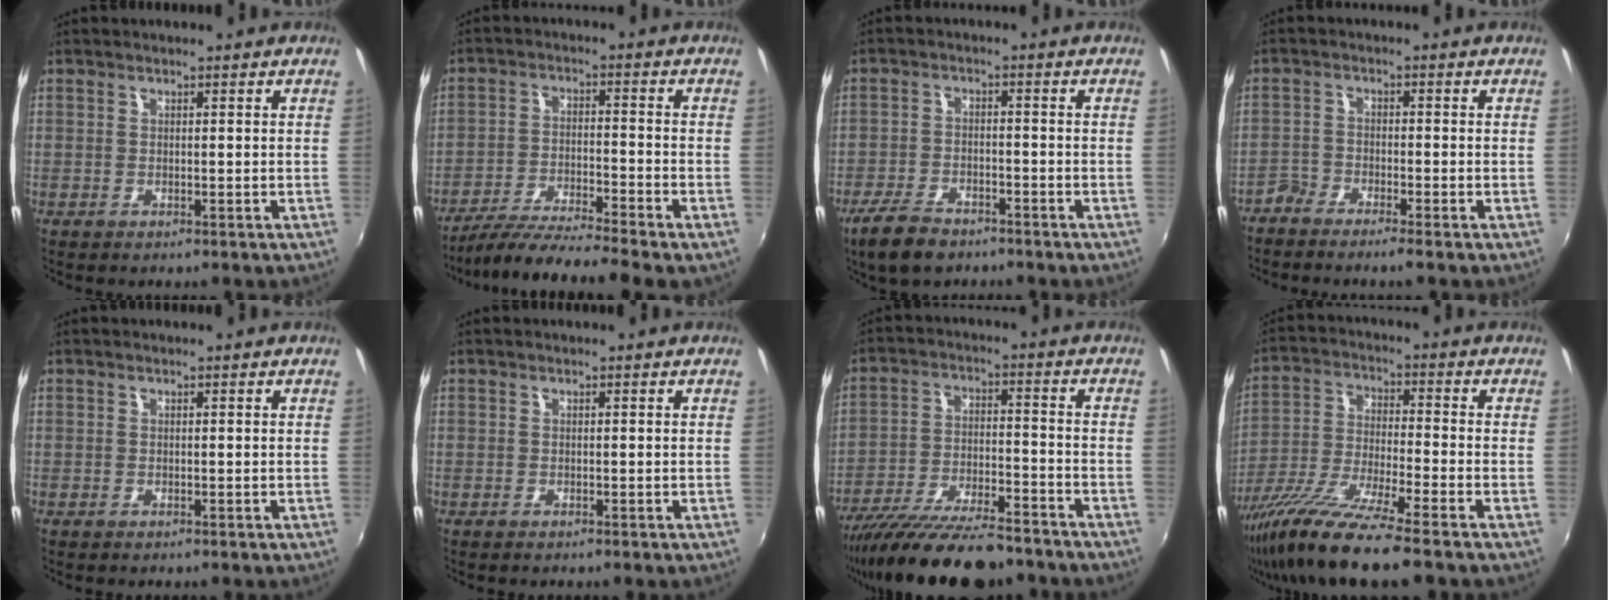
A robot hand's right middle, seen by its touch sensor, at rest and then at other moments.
{"total": 11.1, "force": [-9.9, -0.5, 4.9], "torque": [-0.105, -0.016, -0.171]}
{"total": 7.8, "force": [-5.8, 3.3, 4.0], "torque": [-0.110, -0.011, -0.106]}
{"total": 3.0, "force": [-2.7, 0.4, 1.1], "torque": [-0.041, -0.001, -0.061]}
{"total": 0.0}
{"total": 0.0}
{"total": 18.8, "force": [-15.9, 3.8, 9.2], "torque": [-0.181, -0.037, -0.251]}
{"total": 14.2, "force": [-10.8, 0.2, 9.3], "torque": [-0.189, -0.036, -0.198]}